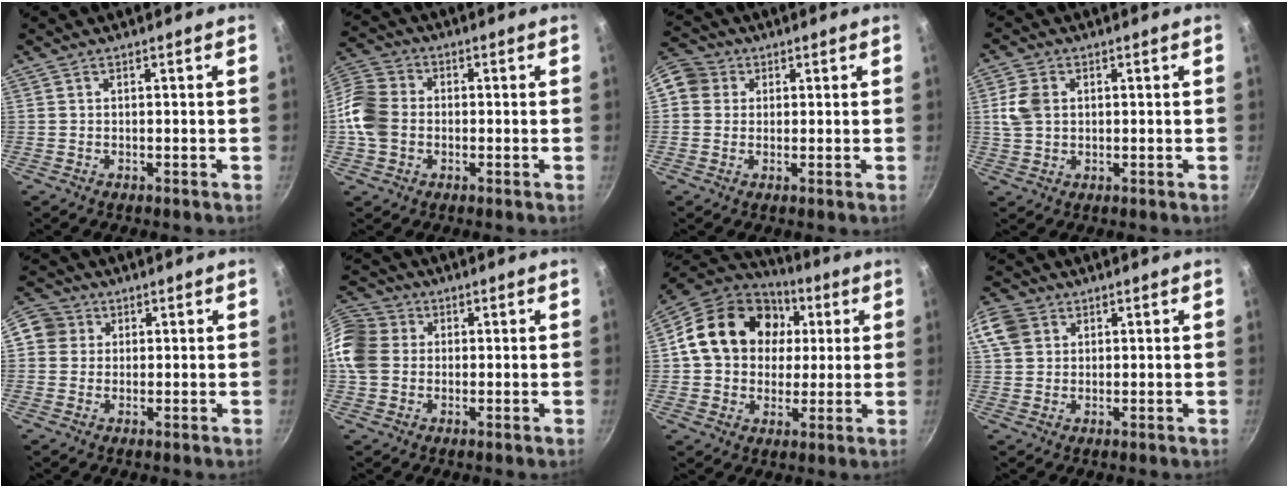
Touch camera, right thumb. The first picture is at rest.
{"total": 11.0, "force": [-1.1, 8.7, 6.5], "torque": [-0.117, 0.019, -0.042]}
{"total": 8.1, "force": [1.6, 7.3, 3.0], "torque": [-0.040, 0.014, 0.015]}
{"total": 5.5, "force": [0.9, 4.1, 3.5], "torque": [-0.063, 0.003, 0.016]}
{"total": 6.8, "force": [1.5, 6.2, 2.2], "torque": [-0.012, 0.009, 0.013]}
{"total": 13.1, "force": [1.3, 11.2, 6.5], "torque": [-0.128, 0.023, 0.010]}
{"total": 21.1, "force": [4.2, 16.9, 11.9], "torque": [-0.188, 0.027, 0.063]}
{"total": 7.8, "force": [3.0, 6.2, 3.7], "torque": [-0.067, 0.002, 0.048]}